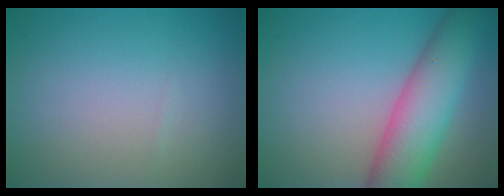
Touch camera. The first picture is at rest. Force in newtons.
{"total": 7.8, "press": 7.8, "slide": 0.4}